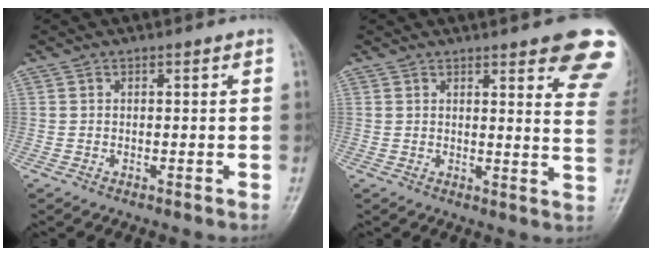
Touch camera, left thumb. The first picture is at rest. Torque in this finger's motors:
{"motor_torque": [3.41, 1.60, 1.57, -1.08, 0.04]}